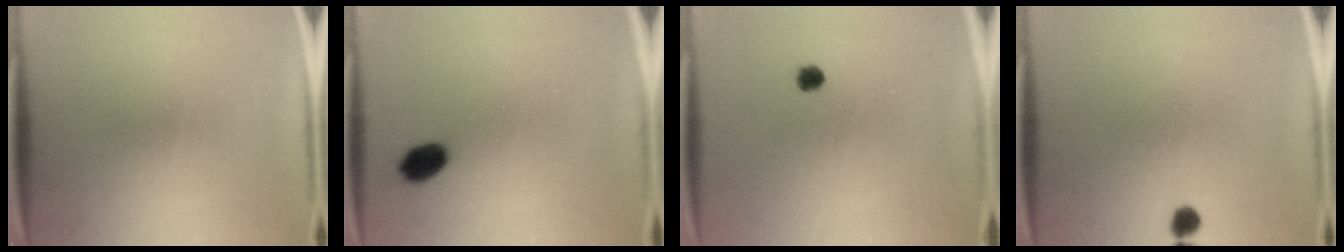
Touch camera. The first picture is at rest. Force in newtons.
{"total": 5.5}
{"total": 1.7}
{"total": 2.0}